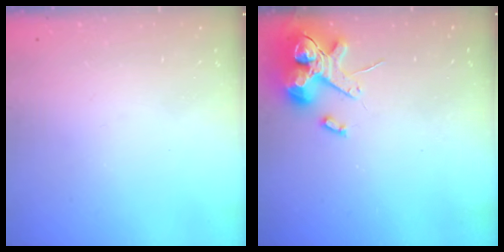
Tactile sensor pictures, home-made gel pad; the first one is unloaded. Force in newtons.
{"total": 12.3, "press": 12.1, "slide": 2.1}